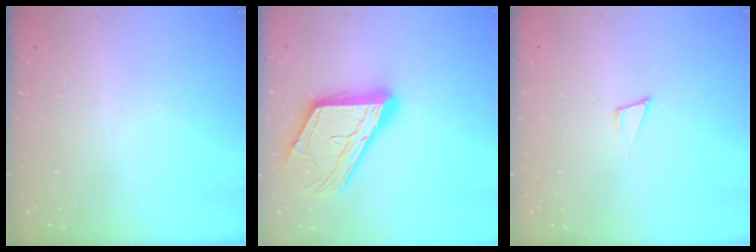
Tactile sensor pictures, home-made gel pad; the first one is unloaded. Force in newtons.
{"total": 19.1, "press": 19.0, "slide": 1.7}
{"total": 4.6, "press": 3.2, "slide": 3.3}